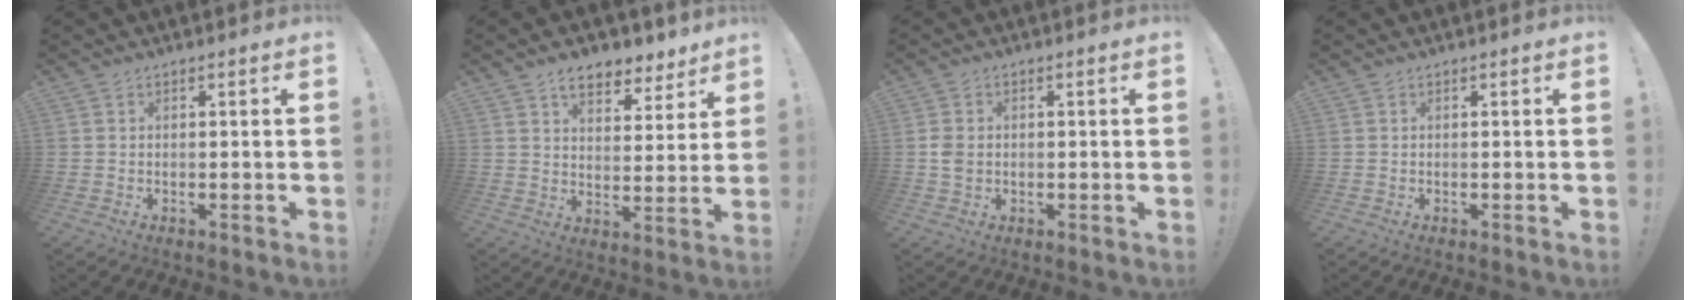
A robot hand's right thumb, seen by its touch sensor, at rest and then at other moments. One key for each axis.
{"total": 8.8, "fx": 6.7, "fy": 4.4, "fz": 3.8, "tx": -0.050, "ty": -0.041, "tz": 0.121}
{"total": 3.5, "fx": 0.1, "fy": 2.9, "fz": 2.1, "tx": -0.039, "ty": 0.004, "tz": 0.002}
{"total": 0.0}